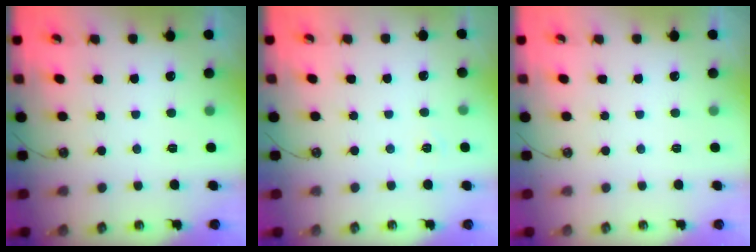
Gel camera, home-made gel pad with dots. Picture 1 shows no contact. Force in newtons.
{"total": 2.1, "press": 2.1, "slide": 0.3}
{"total": 0.0}